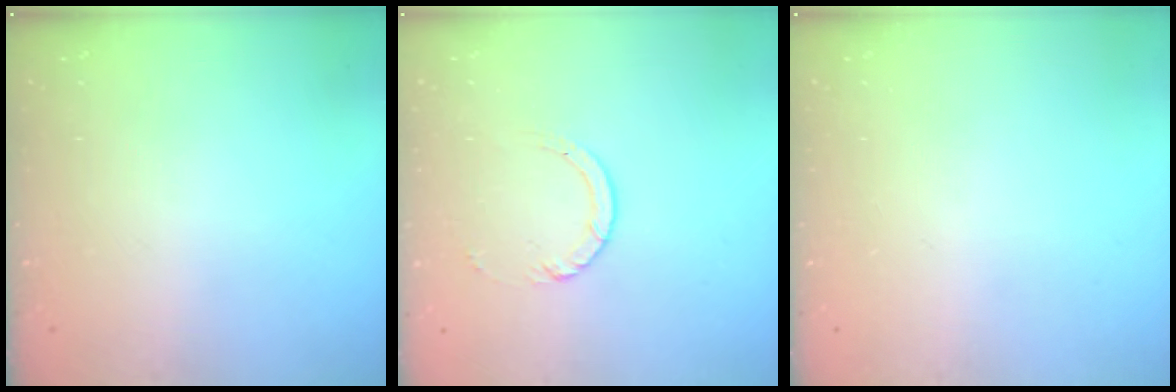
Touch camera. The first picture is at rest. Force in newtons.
{"total": 3.0, "press": 2.9, "slide": 0.4}
{"total": 0.0}